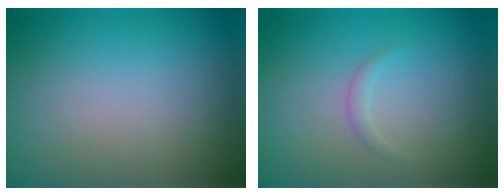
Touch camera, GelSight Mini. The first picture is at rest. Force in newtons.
{"total": 0.8, "press": 0.8, "slide": 0.0}